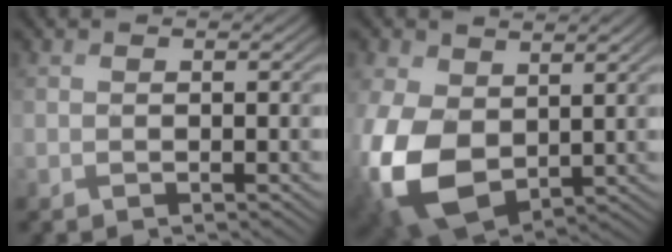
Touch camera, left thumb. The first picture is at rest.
{"total": 12.2, "force": [-0.1, 8.5, 8.8], "torque": [-0.253, -0.022, 0.000]}